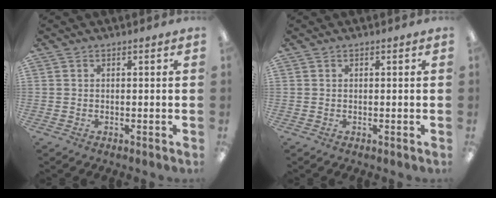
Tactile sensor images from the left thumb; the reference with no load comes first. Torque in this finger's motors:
{"motor_torque": [0.00, 0.00, 0.00, 0.00, 0.00]}